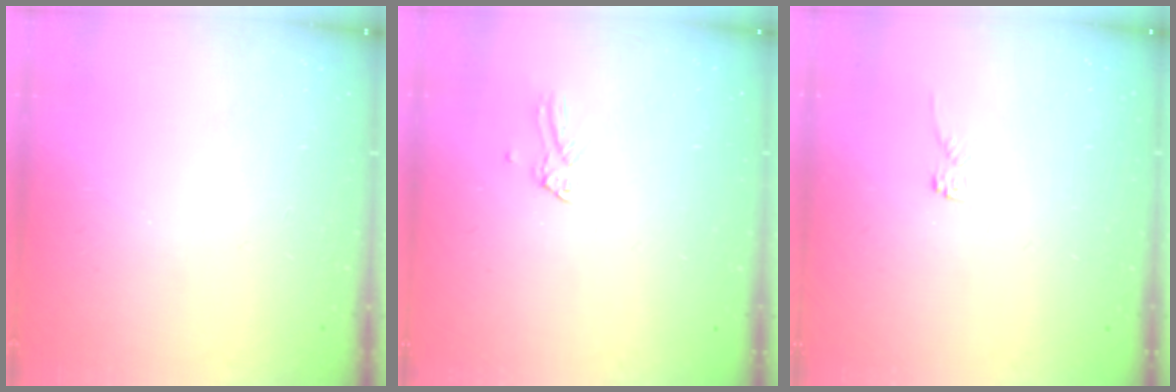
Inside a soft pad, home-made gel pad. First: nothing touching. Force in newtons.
{"total": 0.0}
{"total": 2.8, "press": 2.8, "slide": 0.1}